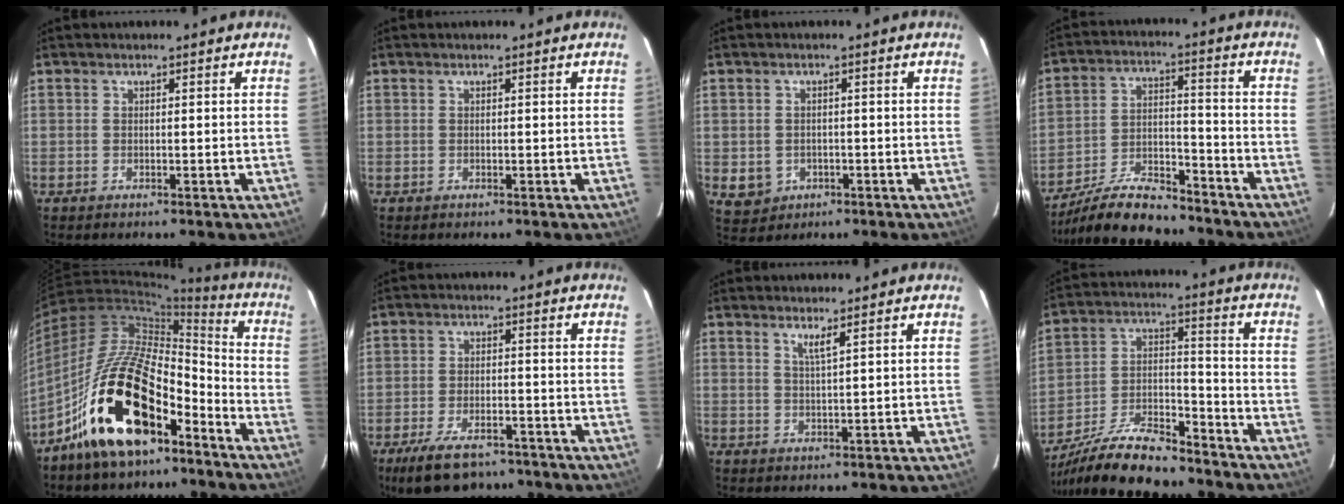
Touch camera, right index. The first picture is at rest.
{"total": 0.0}
{"total": 4.6, "force": [-1.1, 4.3, 1.2], "torque": [-0.036, 0.003, -0.002]}
{"total": 14.2, "force": [-12.4, 3.9, 5.7], "torque": [-0.131, 0.003, -0.214]}
{"total": 21.7, "force": [-12.7, 9.9, 14.6], "torque": [-0.267, 0.018, -0.228]}
{"total": 11.7, "force": [-8.8, 5.0, 6.1], "torque": [-0.138, -0.014, -0.141]}
{"total": 2.0, "force": [1.3, -0.3, 1.4], "torque": [-0.026, -0.005, 0.021]}
{"total": 17.4, "force": [-14.4, 4.9, 8.3], "torque": [-0.177, -0.001, -0.253]}